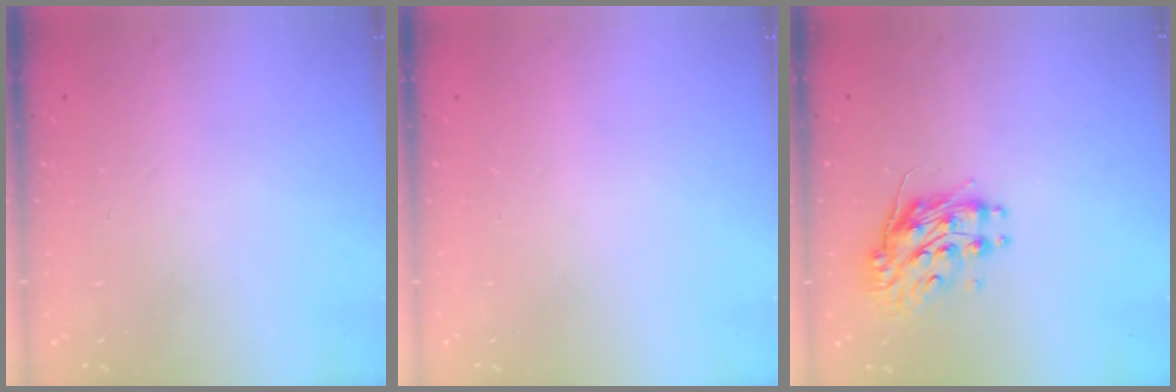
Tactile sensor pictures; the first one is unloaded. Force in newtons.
{"total": 0.0}
{"total": 10.4, "press": 10.4, "slide": 0.8}